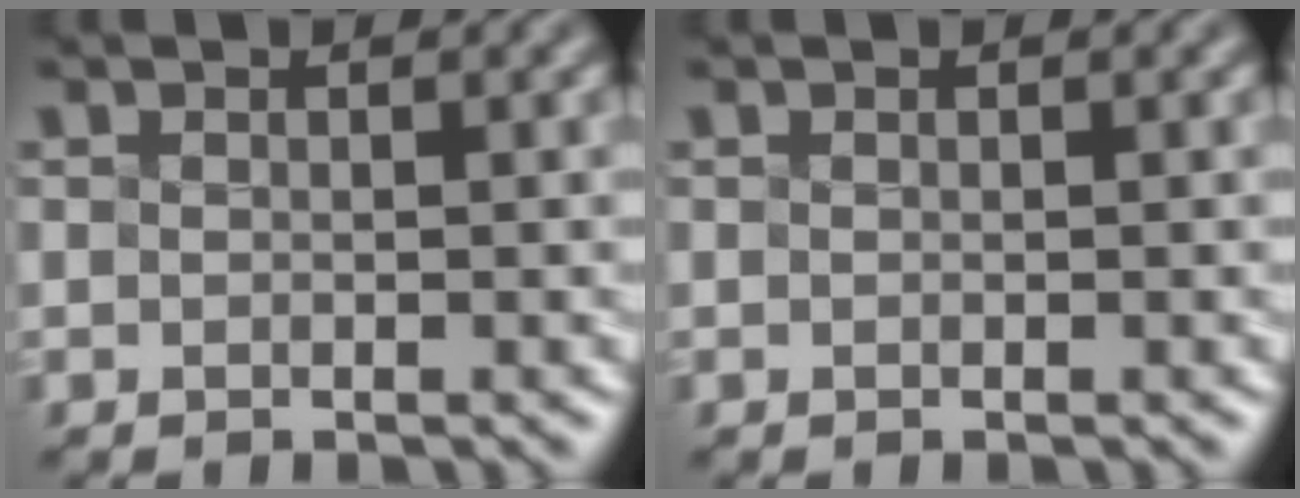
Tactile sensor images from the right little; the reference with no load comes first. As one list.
[{"total": 0.0}]